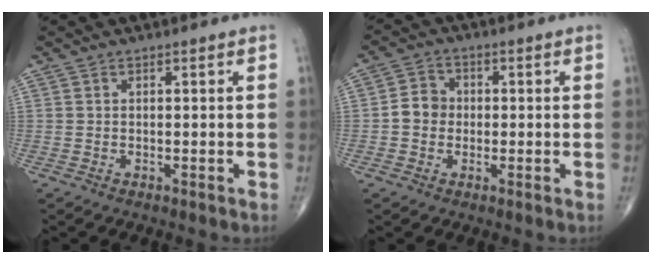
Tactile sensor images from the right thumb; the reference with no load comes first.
{"total": 4.6, "force": [-0.5, 4.1, 2.1], "torque": [-0.022, 0.015, -0.017]}